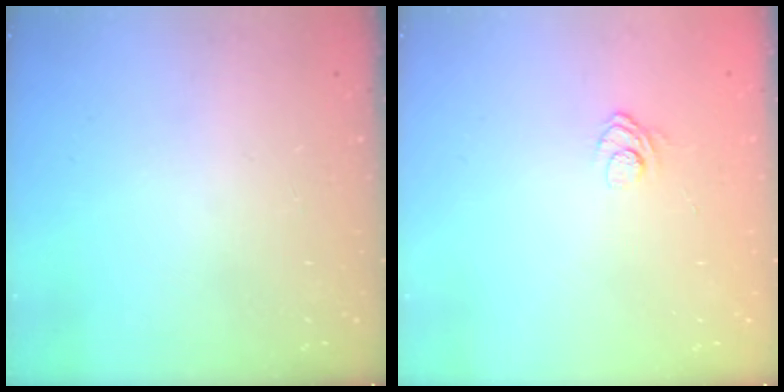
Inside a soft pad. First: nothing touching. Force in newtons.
{"total": 3.7, "press": 3.6, "slide": 1.2}